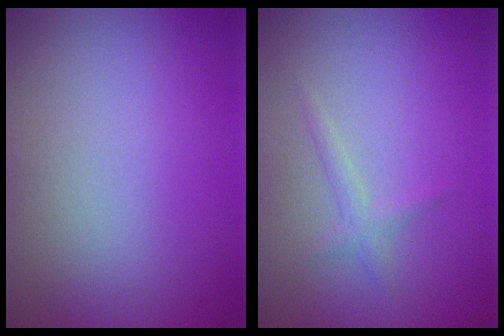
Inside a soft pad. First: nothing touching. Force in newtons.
{"total": 1.1, "press": 1.1, "slide": 0.0}